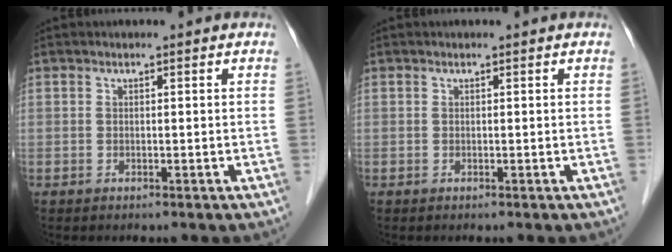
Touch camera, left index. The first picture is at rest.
{"total": 0.0}